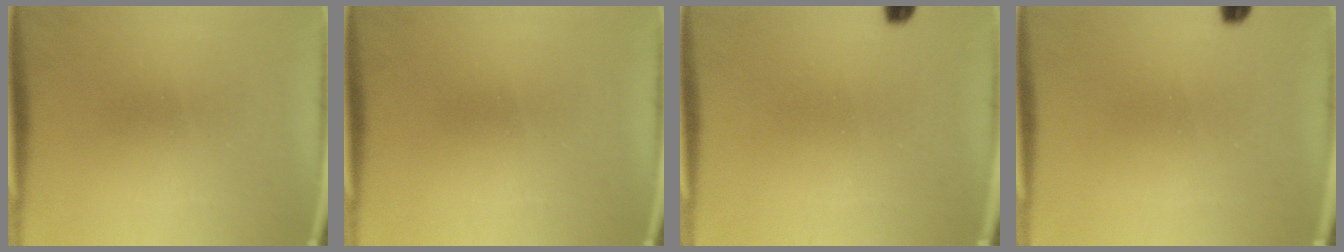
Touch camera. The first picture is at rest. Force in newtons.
{"total": 0.0}
{"total": 1.4}
{"total": 1.4}